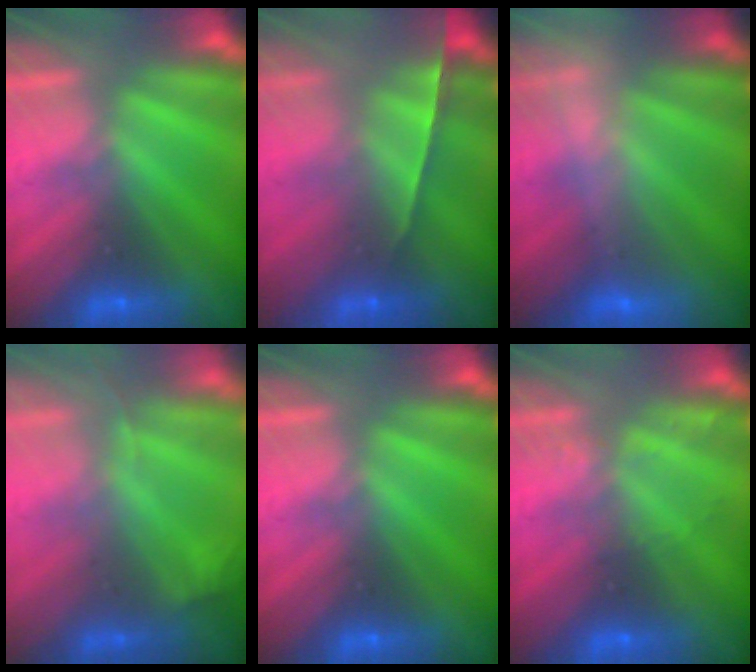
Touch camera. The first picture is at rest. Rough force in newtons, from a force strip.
{"total": 1.4}
{"total": 2.4}
{"total": 1.1}
{"total": 0.0}
{"total": 2.0}